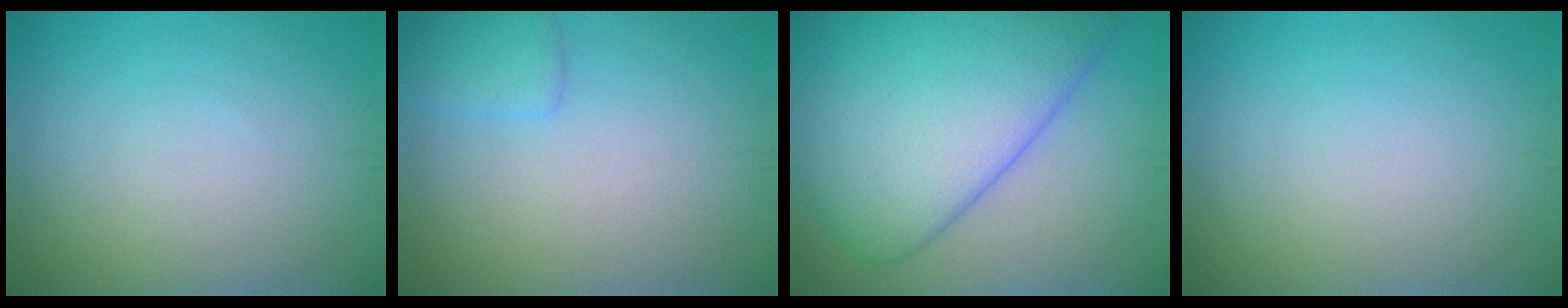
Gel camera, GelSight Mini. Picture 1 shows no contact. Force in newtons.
{"total": 1.6, "press": 1.6, "slide": 0.1}
{"total": 12.0, "press": 12.0, "slide": 0.5}
{"total": 0.0}